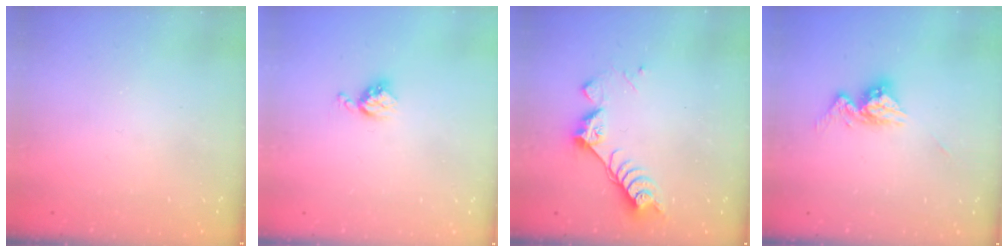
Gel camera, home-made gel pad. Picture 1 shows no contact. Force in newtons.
{"total": 4.2, "press": 4.2, "slide": 0.5}
{"total": 8.3, "press": 8.2, "slide": 0.7}
{"total": 9.4, "press": 9.4, "slide": 0.8}